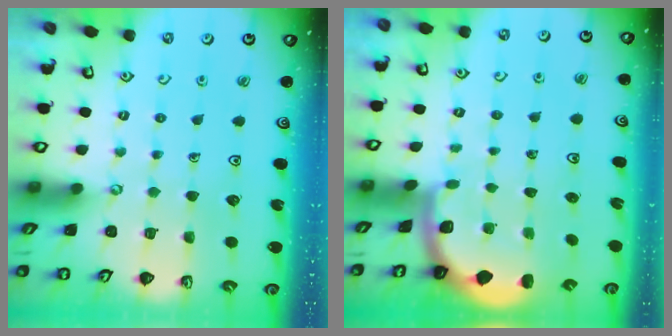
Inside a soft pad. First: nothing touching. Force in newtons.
{"total": 1.6, "press": 1.6, "slide": 0.1}